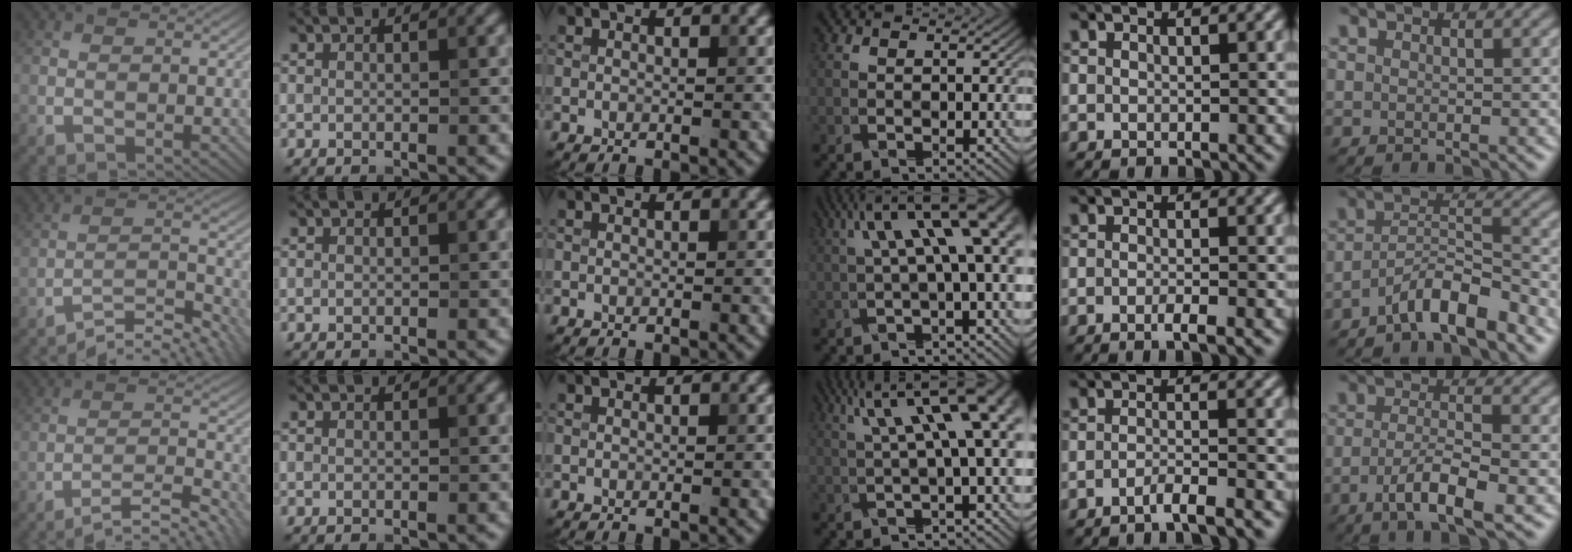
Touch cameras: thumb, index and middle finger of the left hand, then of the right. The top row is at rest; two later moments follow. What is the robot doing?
{"motion": "pour", "object": "sugar"}